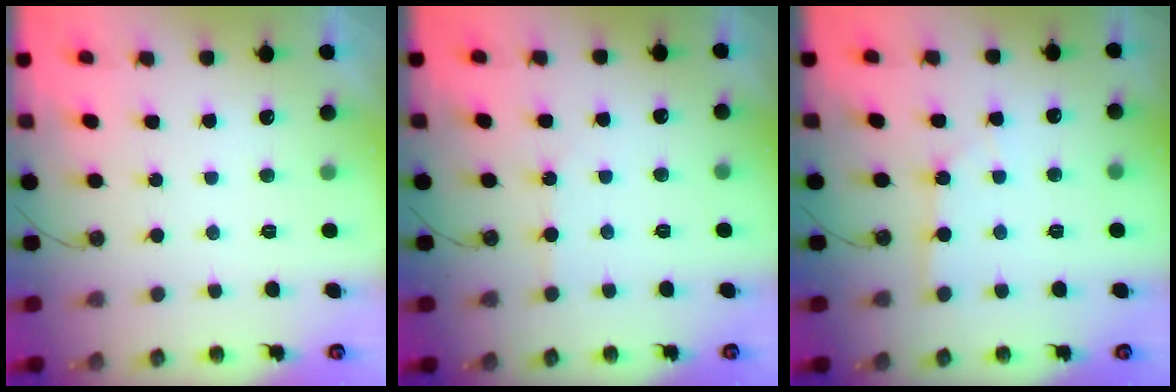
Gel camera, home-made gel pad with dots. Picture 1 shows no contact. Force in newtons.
{"total": 1.0, "press": 1.0, "slide": 0.2}
{"total": 2.2, "press": 2.2, "slide": 0.3}